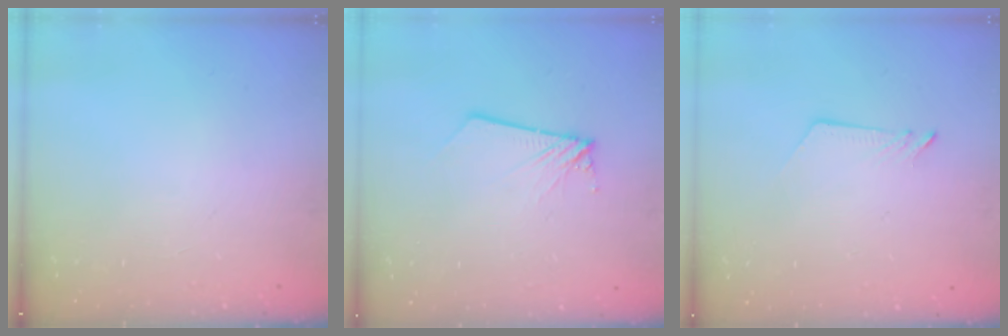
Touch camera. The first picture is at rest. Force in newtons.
{"total": 2.7, "press": 2.7, "slide": 0.2}
{"total": 2.6, "press": 2.6, "slide": 0.3}